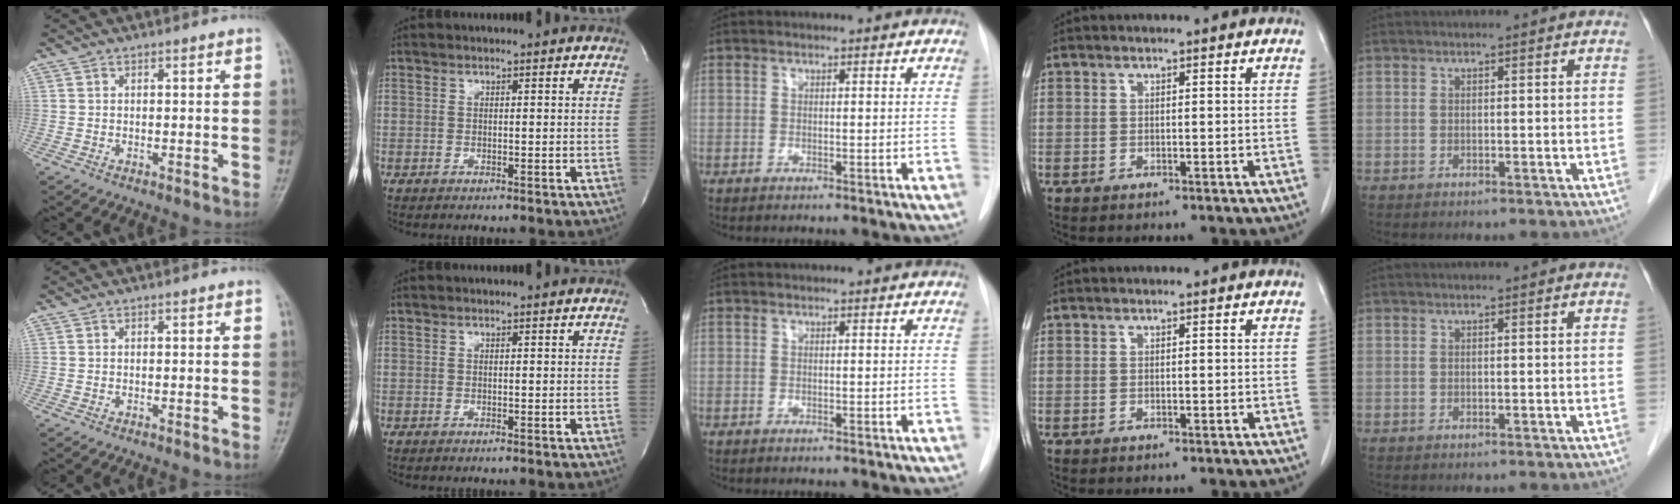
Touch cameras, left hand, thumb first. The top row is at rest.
{}